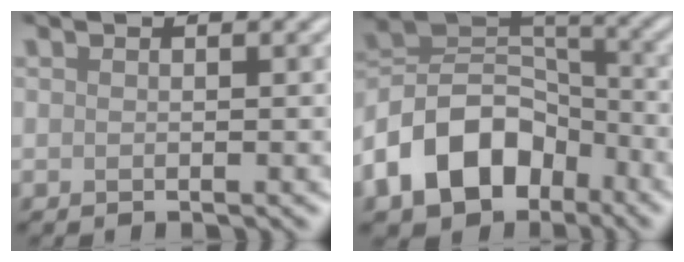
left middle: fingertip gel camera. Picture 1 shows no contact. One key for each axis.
{"total": 10.2, "fx": -5.2, "fy": 7.0, "fz": 5.3, "tx": -0.093, "ty": 0.009, "tz": -0.112}